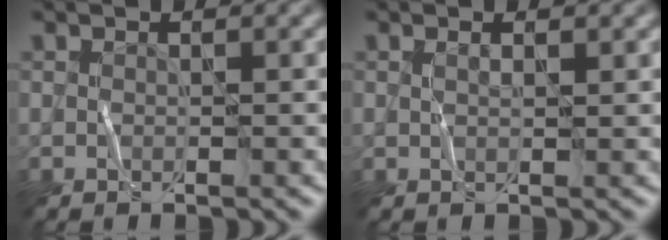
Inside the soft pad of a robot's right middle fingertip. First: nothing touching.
{"total": 0.8, "force": [0.6, 0.1, 0.6], "torque": [-0.005, -0.001, 0.009]}